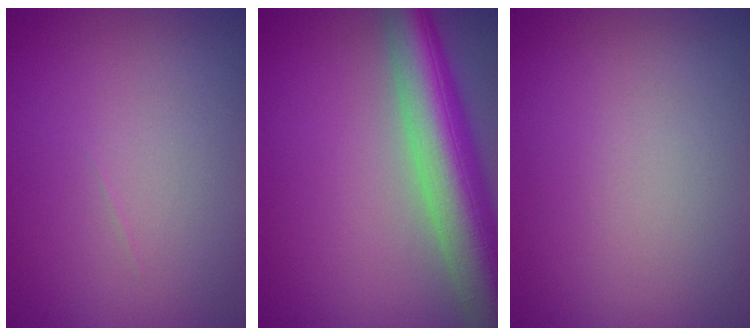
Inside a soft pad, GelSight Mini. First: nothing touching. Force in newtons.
{"total": 9.0, "press": 9.0, "slide": 0.5}
{"total": 0.0}